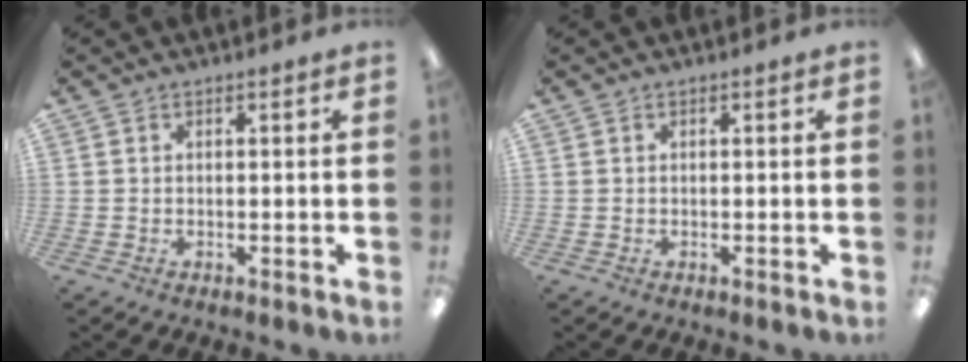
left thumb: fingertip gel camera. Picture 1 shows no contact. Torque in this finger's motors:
{"motor_torque": [-0.01, -0.01, 0.13, -0.08, 0.00]}